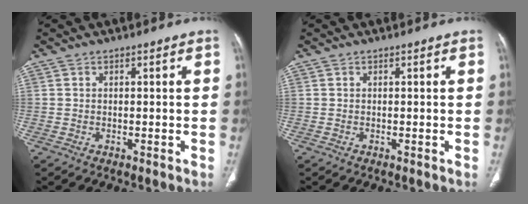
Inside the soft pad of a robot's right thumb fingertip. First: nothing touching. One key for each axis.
{"total": 0.0}